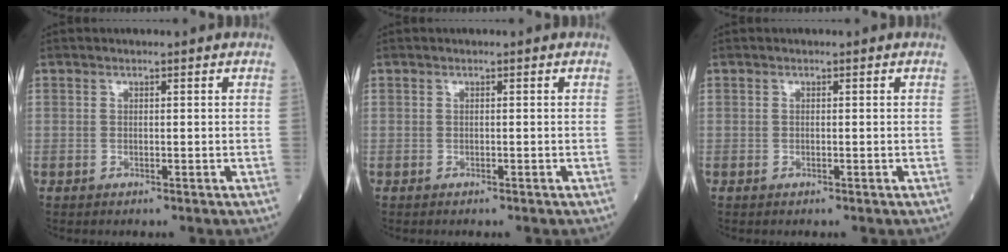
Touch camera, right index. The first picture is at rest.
{"total": 0.0}
{"total": 0.0}